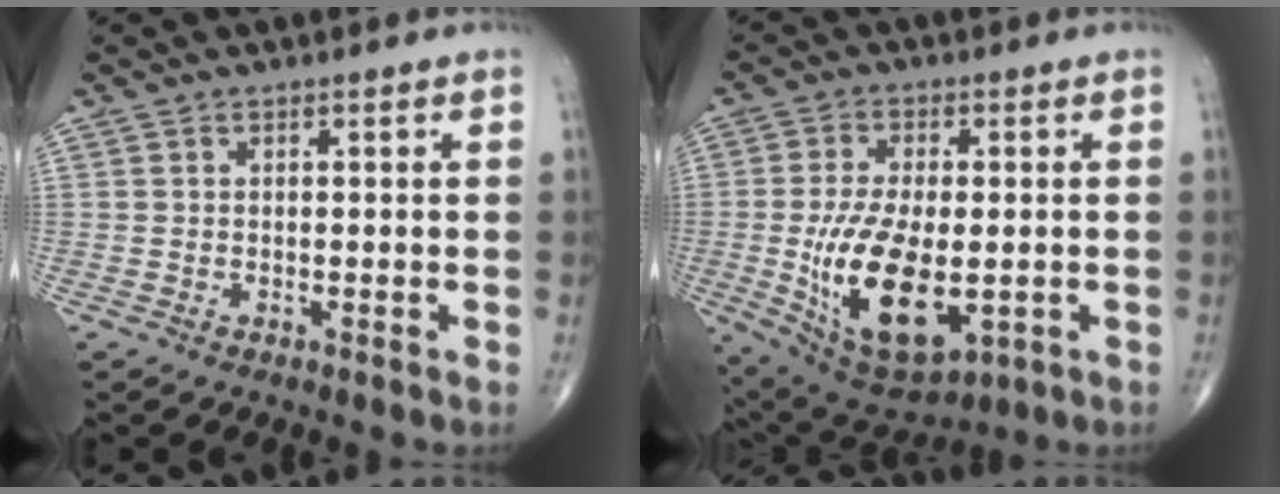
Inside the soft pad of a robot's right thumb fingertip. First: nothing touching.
{"total": 17.8, "force": [-3.1, 8.9, 15.1], "torque": [-0.270, -0.011, -0.032]}